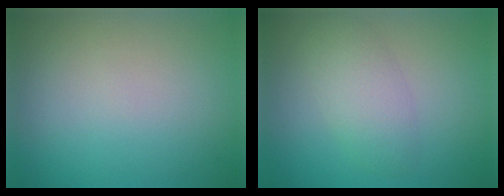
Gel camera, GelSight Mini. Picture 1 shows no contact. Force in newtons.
{"total": 3.1, "press": 3.1, "slide": 0.1}